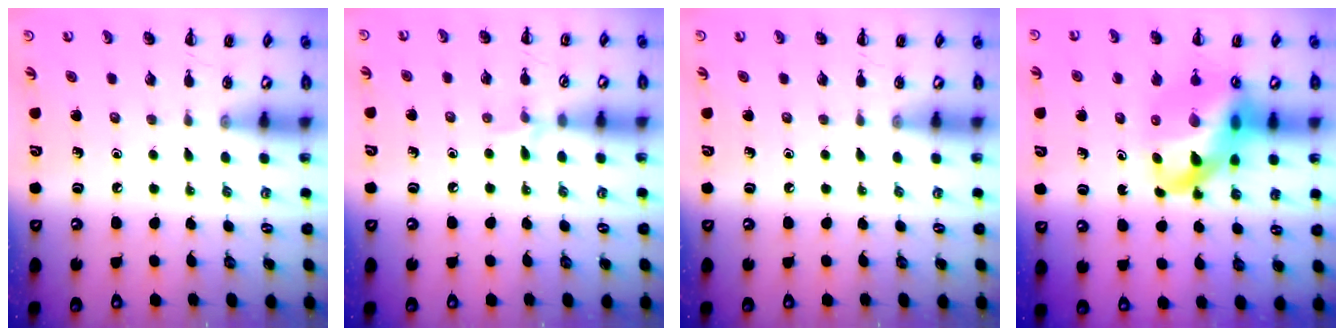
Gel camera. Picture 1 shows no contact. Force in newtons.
{"total": 5.2, "press": 4.9, "slide": 1.8}
{"total": 0.0}
{"total": 18.0, "press": 17.3, "slide": 4.8}